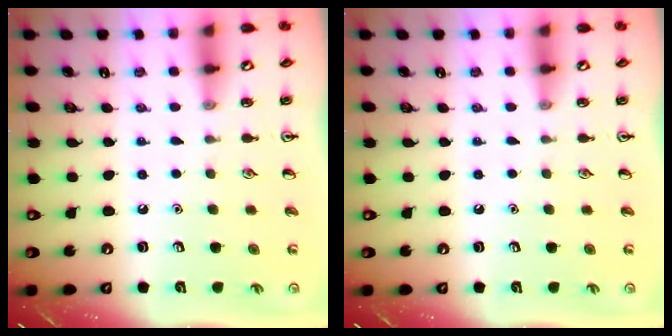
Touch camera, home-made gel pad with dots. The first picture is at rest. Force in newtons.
{"total": 0.0}